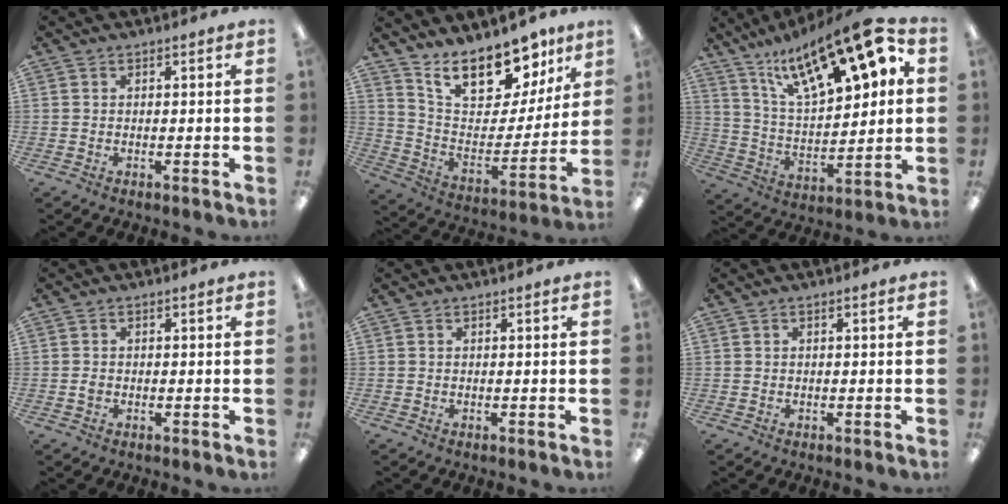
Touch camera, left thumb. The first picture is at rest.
{"total": 20.5, "force": [15.4, 9.0, 10.1], "torque": [-0.167, -0.101, 0.274]}
{"total": 21.4, "force": [13.9, 7.3, 14.5], "torque": [-0.239, -0.077, 0.234]}
{"total": 1.1, "force": [-0.1, 0.8, 0.8], "torque": [-0.015, 0.003, -0.004]}
{"total": 0.0}
{"total": 1.0, "force": [0.0, 0.2, 1.0], "torque": [-0.017, 0.000, 0.001]}